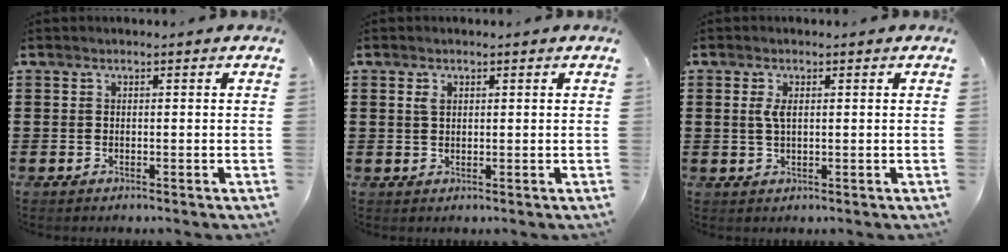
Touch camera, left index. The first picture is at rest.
{"total": 1.5, "force": [0.7, 0.8, 1.0], "torque": [-0.023, 0.005, 0.012]}
{"total": 2.5, "force": [0.6, 0.9, 2.2], "torque": [-0.055, 0.002, 0.007]}